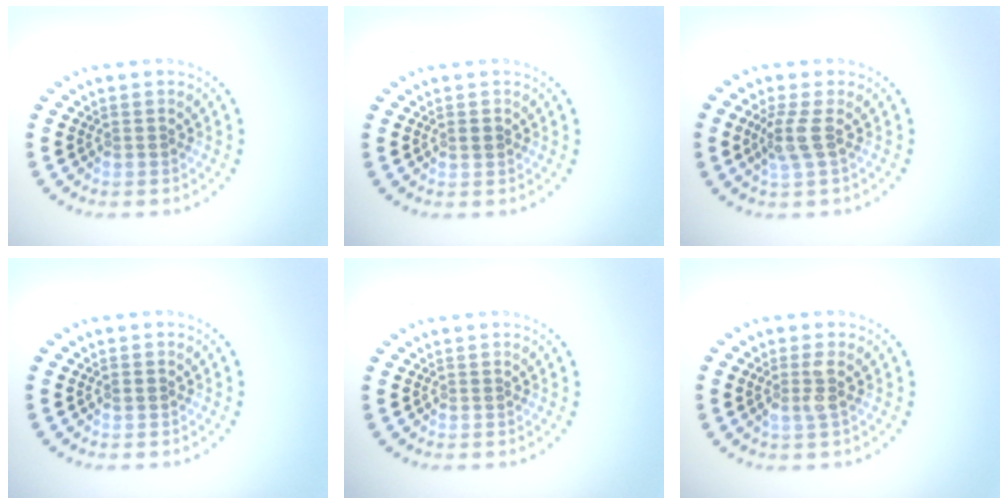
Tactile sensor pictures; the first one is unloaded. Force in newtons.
{"total": 0.9, "press": 0.9, "slide": 0.0}
{"total": 2.3, "press": 1.8, "slide": 1.4}
{"total": 0.8, "press": 0.7, "slide": 0.3}
{"total": 0.0}
{"total": 1.6, "press": 1.3, "slide": 1.0}